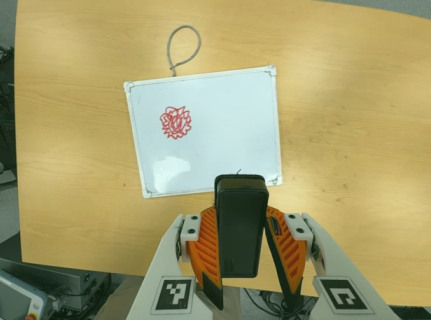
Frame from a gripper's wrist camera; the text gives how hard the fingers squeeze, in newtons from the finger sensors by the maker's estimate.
{"total": 5.3, "left": 4.7, "right": 5.9}